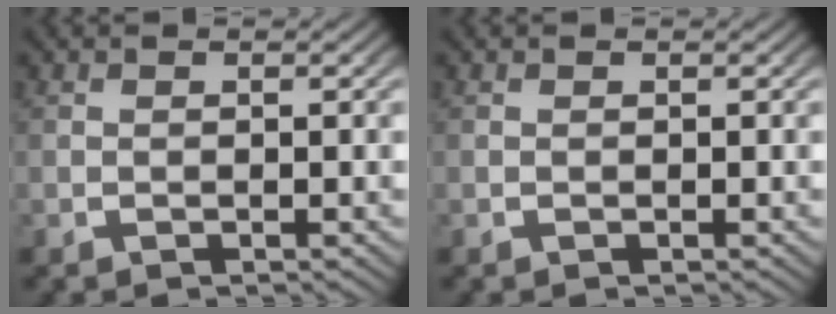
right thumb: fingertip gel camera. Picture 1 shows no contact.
{"total": 0.0}